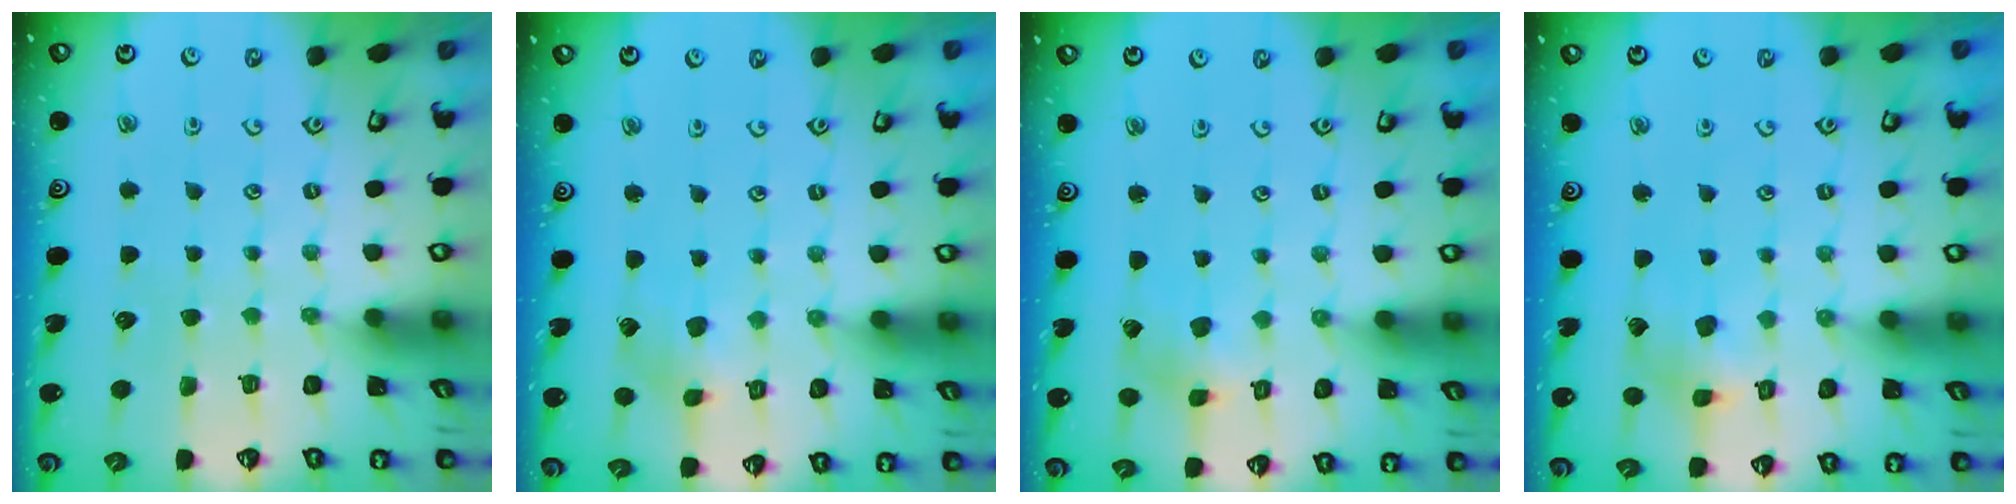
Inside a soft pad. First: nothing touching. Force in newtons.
{"total": 3.8, "press": 3.8, "slide": 0.4}
{"total": 2.3, "press": 2.3, "slide": 0.5}
{"total": 8.4, "press": 8.4, "slide": 1.0}